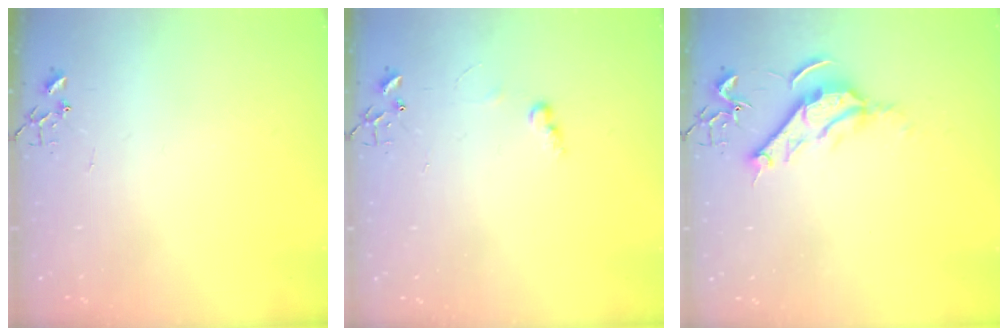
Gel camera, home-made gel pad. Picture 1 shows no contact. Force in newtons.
{"total": 6.0, "press": 5.9, "slide": 0.7}
{"total": 10.3, "press": 10.2, "slide": 1.3}